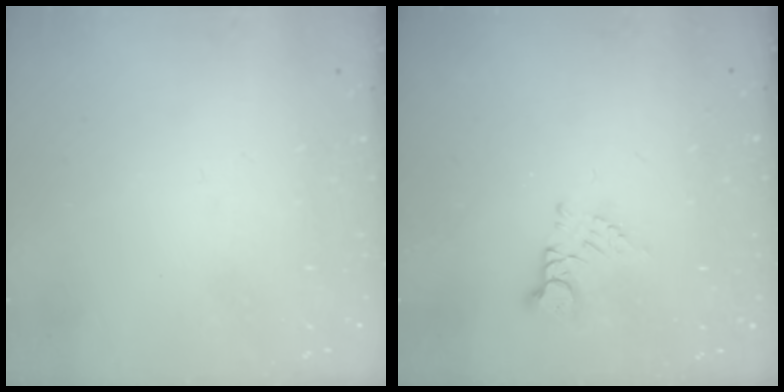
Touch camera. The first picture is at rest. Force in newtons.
{"total": 2.8, "press": 2.8, "slide": 0.5}